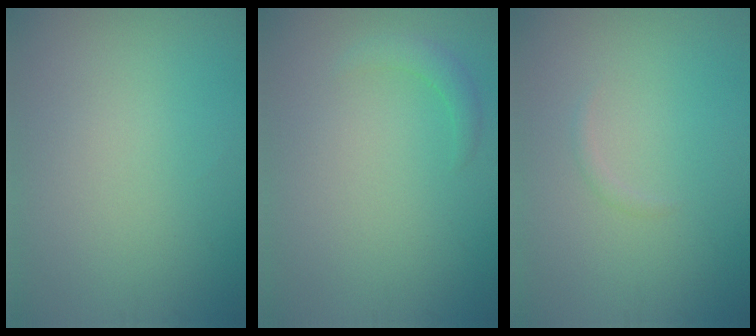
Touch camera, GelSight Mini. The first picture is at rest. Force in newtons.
{"total": 1.4, "press": 1.4, "slide": 0.0}
{"total": 0.6, "press": 0.6, "slide": 0.0}